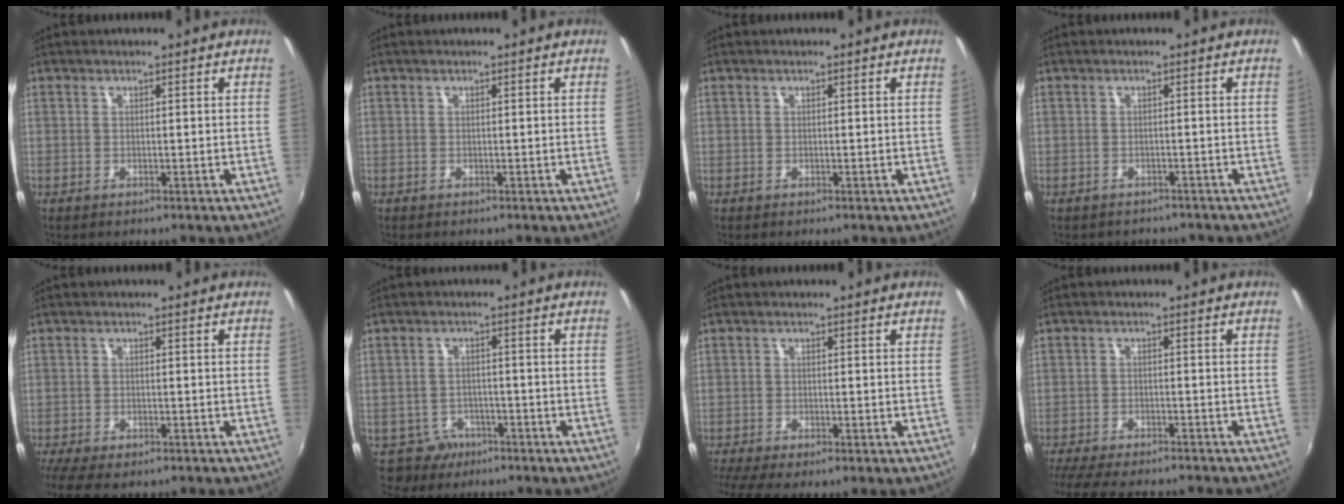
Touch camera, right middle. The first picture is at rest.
{"total": 0.0}
{"total": 0.0}
{"total": 2.9, "force": [-2.2, 1.8, 0.1], "torque": [-0.005, 0.003, -0.029]}
{"total": 7.2, "force": [-5.6, 2.2, 4.0], "torque": [-0.099, -0.037, -0.097]}
{"total": 4.7, "force": [-3.1, 3.5, 0.3], "torque": [-0.018, 0.010, -0.046]}
{"total": 4.4, "force": [-3.4, 0.2, 2.8], "torque": [-0.065, -0.026, -0.060]}
{"total": 12.3, "force": [-10.9, 1.7, 5.4], "torque": [-0.122, -0.027, -0.171]}